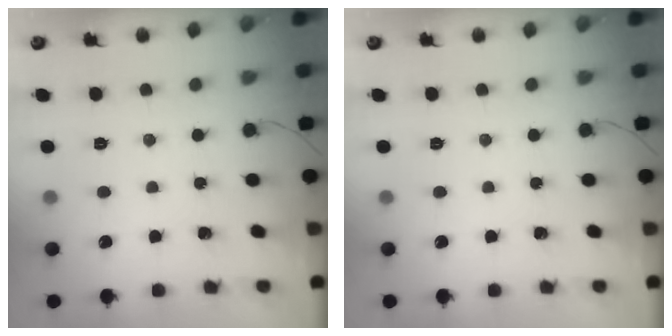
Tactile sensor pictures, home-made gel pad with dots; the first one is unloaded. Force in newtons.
{"total": 0.0}